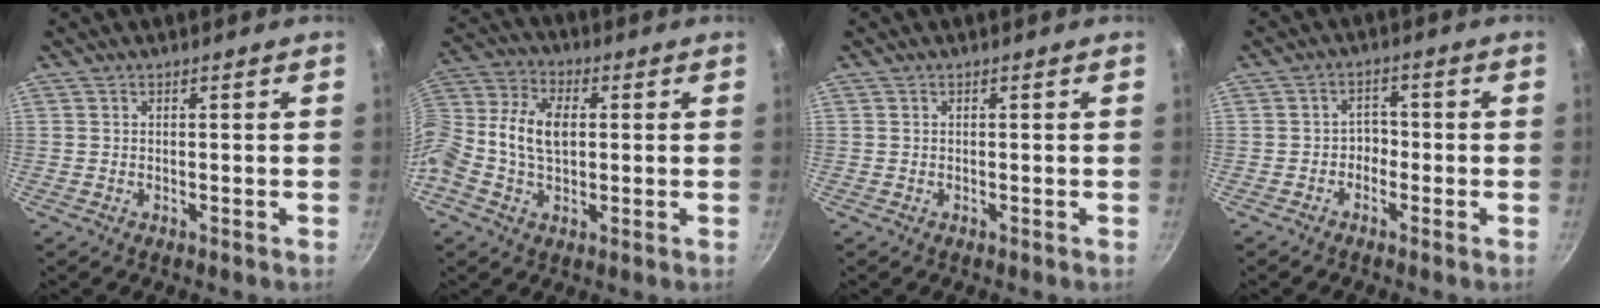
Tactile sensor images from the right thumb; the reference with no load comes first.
{"total": 12.1, "force": [0.4, 7.9, 9.1], "torque": [-0.181, 0.027, -0.012]}
{"total": 0.0}
{"total": 2.6, "force": [-1.3, 2.0, 1.2], "torque": [0.004, 0.019, -0.025]}